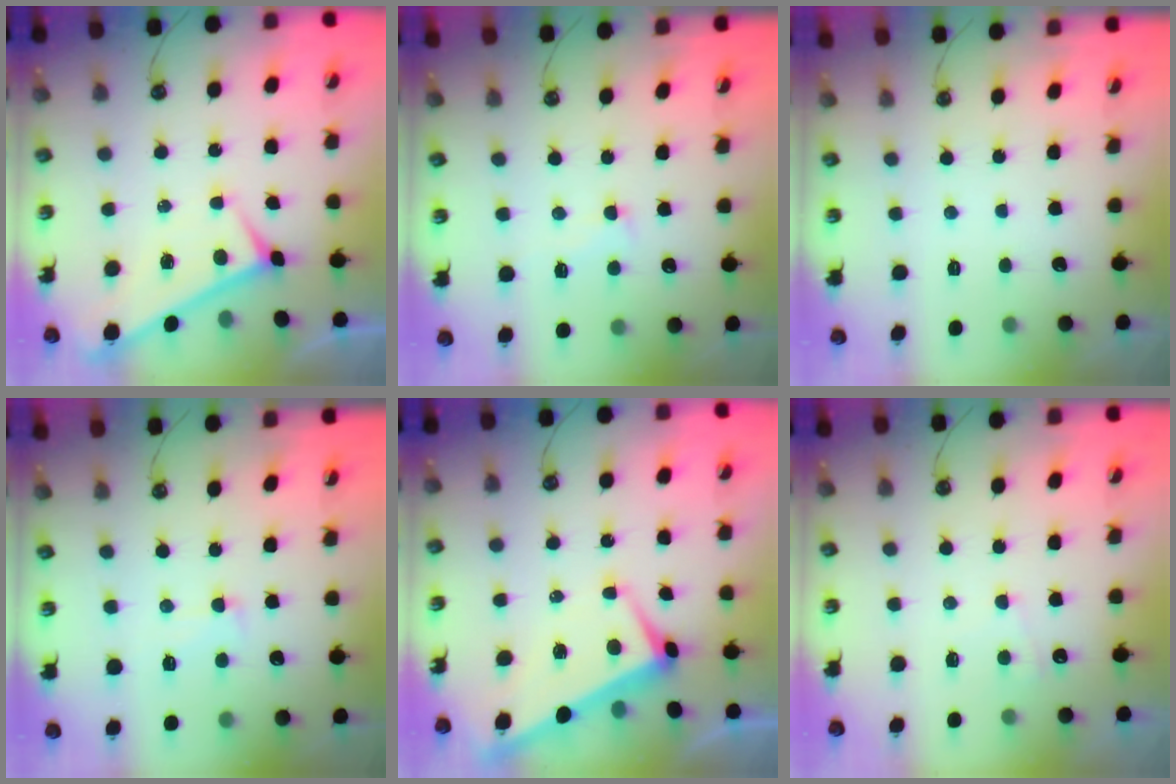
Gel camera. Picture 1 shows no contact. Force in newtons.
{"total": 1.5, "press": 0.9, "slide": 1.2}
{"total": 0.0}
{"total": 2.0, "press": 1.7, "slide": 1.0}
{"total": 1.7, "press": 1.4, "slide": 1.0}
{"total": 2.9, "press": 2.8, "slide": 0.6}